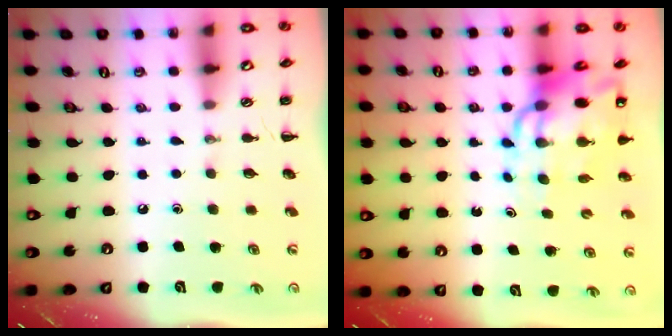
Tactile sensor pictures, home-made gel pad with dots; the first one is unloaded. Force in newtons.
{"total": 13.0, "press": 12.4, "slide": 3.8}